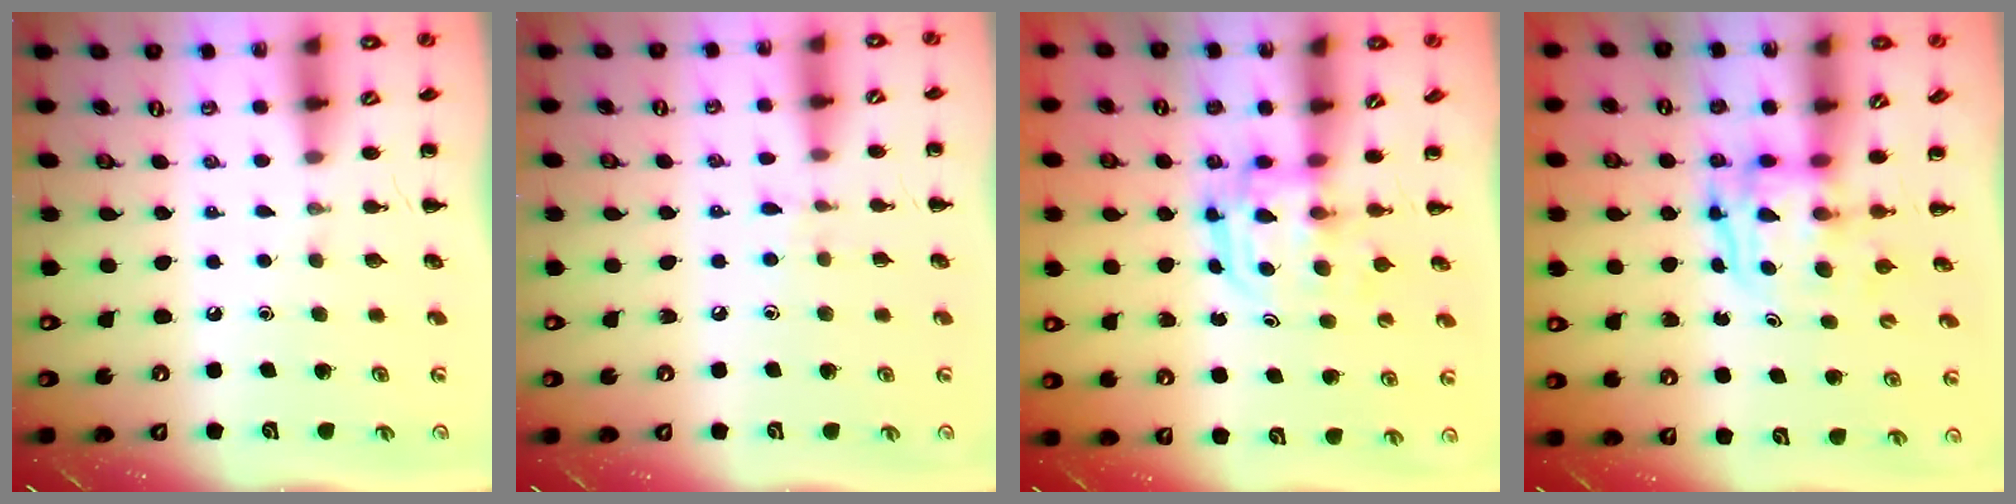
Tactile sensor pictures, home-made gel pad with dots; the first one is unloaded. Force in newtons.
{"total": 5.9, "press": 5.5, "slide": 2.2}
{"total": 2.9, "press": 2.9, "slide": 0.3}
{"total": 3.9, "press": 3.9, "slide": 0.4}